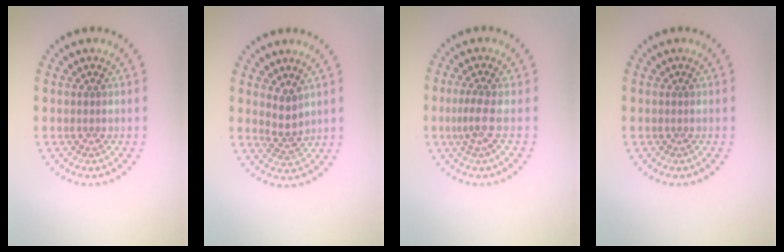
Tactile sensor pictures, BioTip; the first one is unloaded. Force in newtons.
{"total": 1.9, "press": 1.4, "slide": 1.2}
{"total": 1.8, "press": 1.4, "slide": 1.2}
{"total": 0.0}